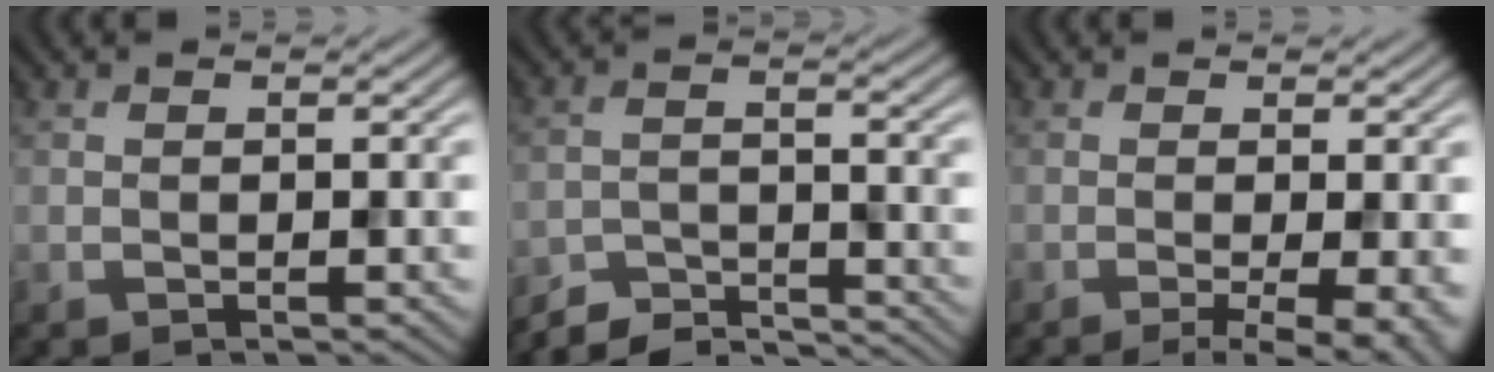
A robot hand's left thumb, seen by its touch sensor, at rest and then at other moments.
{"total": 6.0, "force": [-5.8, 0.9, 1.3], "torque": [-0.028, -0.002, -0.104]}
{"total": 5.3, "force": [-1.8, 1.1, 4.9], "torque": [-0.068, -0.003, -0.026]}